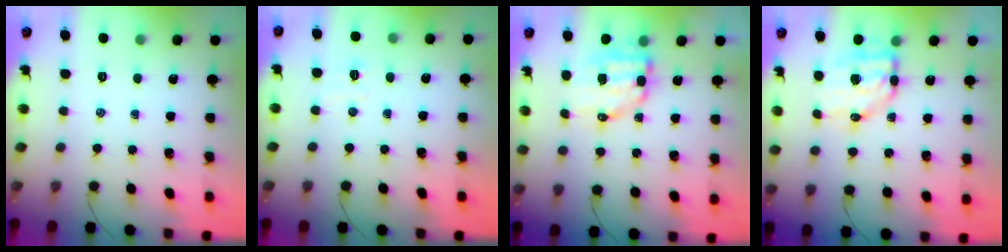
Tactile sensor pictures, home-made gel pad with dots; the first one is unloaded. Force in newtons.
{"total": 4.2, "press": 4.1, "slide": 0.9}
{"total": 9.1, "press": 8.9, "slide": 1.9}
{"total": 7.9, "press": 7.7, "slide": 1.4}